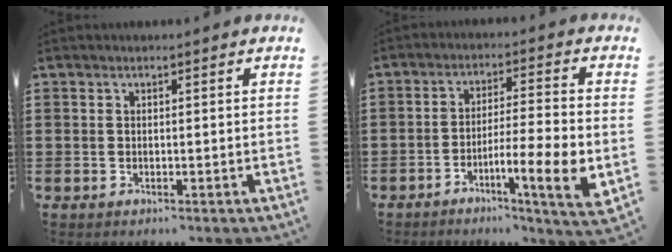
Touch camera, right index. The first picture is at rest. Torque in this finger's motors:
{"motor_torque": [0.52, -0.52, 0.64, 0.13]}